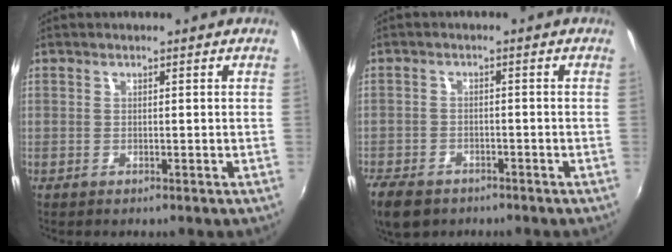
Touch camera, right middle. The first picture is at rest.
{"total": 8.5, "force": [-5.9, 4.8, 3.7], "torque": [-0.104, -0.018, -0.106]}